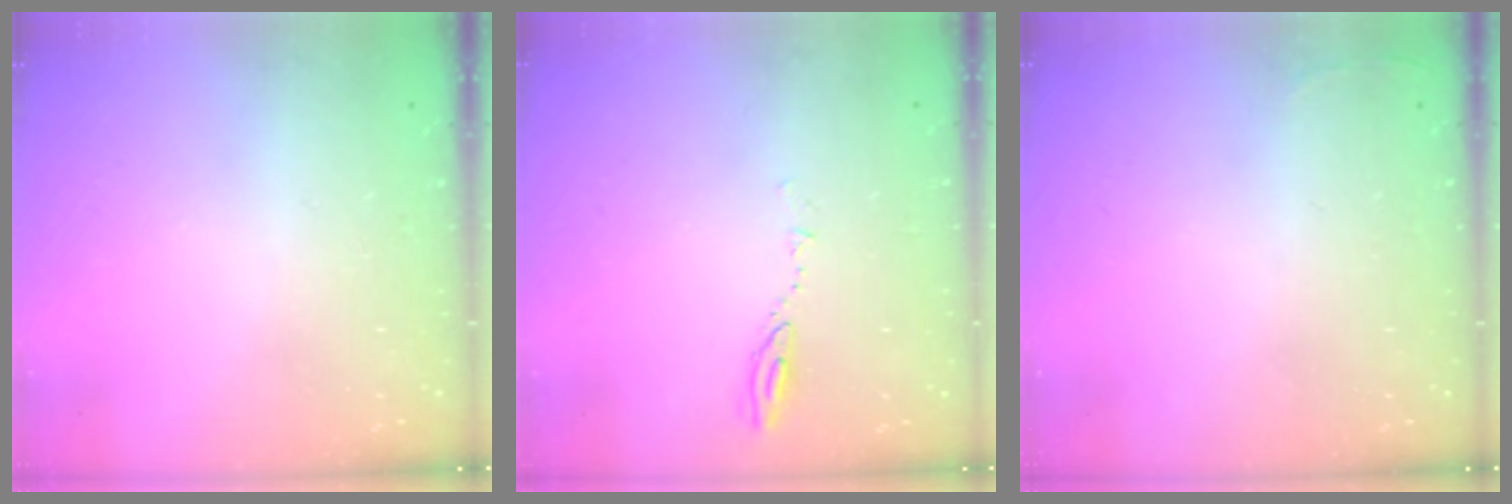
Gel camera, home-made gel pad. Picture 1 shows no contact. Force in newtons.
{"total": 4.0, "press": 4.0, "slide": 0.5}
{"total": 2.5, "press": 2.4, "slide": 0.9}